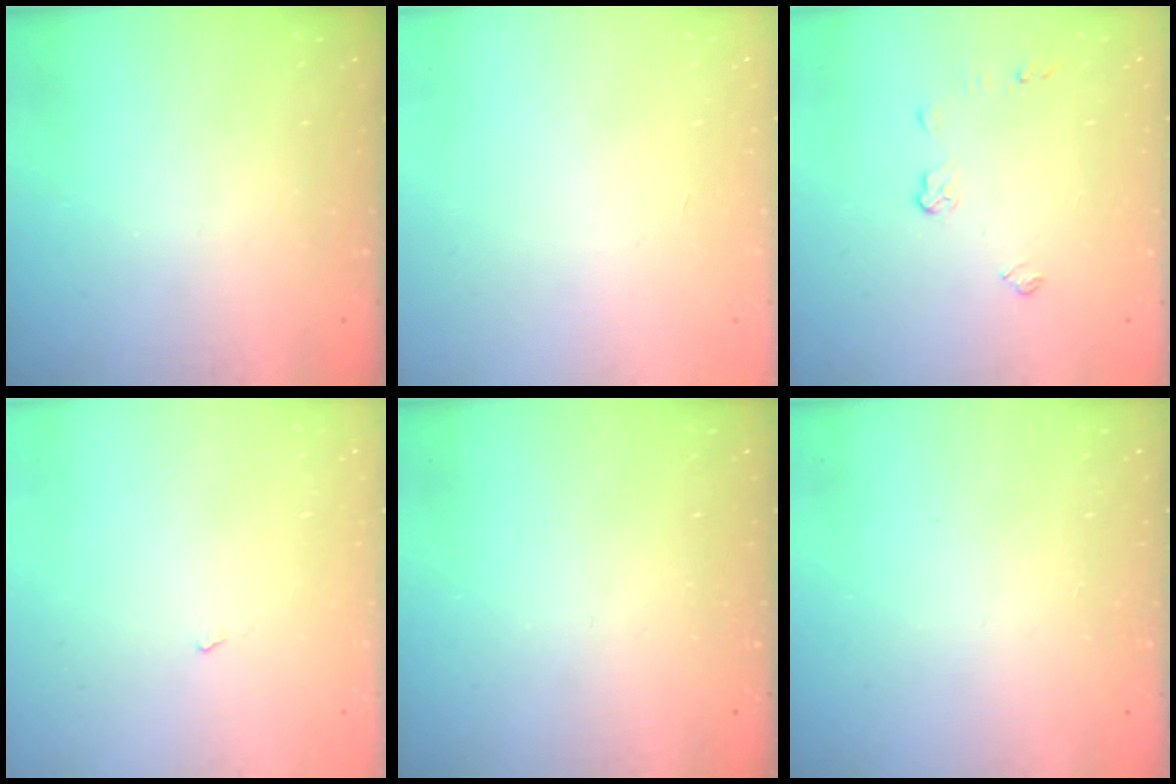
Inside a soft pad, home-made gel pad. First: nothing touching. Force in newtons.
{"total": 0.0}
{"total": 4.7, "press": 4.7, "slide": 0.6}
{"total": 2.2, "press": 2.1, "slide": 0.4}
{"total": 0.0}
{"total": 0.0}